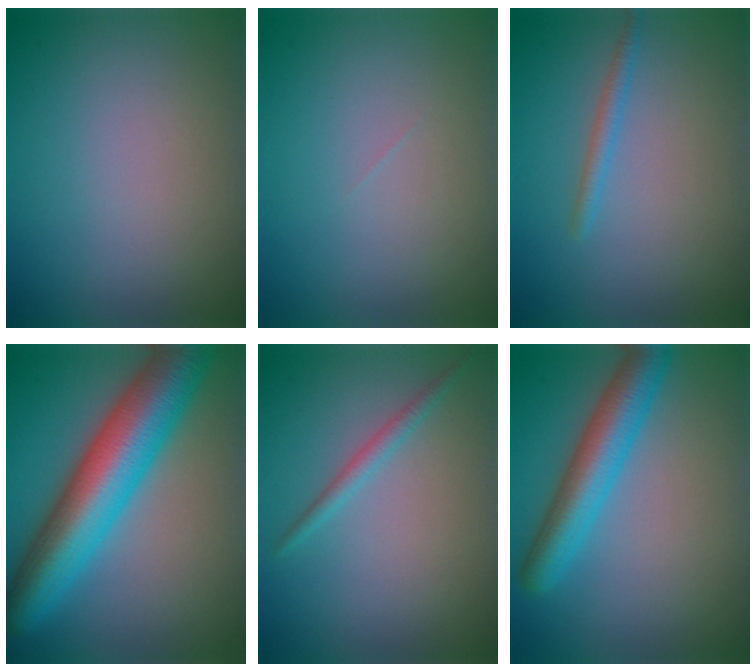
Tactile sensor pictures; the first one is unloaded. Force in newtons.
{"total": 0.0}
{"total": 1.3, "press": 1.3, "slide": 0.0}
{"total": 11.0, "press": 11.0, "slide": 0.2}
{"total": 1.4, "press": 1.4, "slide": 0.0}
{"total": 5.5, "press": 5.5, "slide": 0.2}